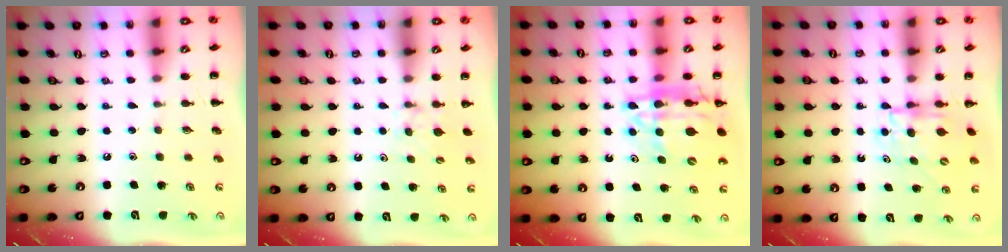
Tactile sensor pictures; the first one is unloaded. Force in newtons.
{"total": 4.1, "press": 3.8, "slide": 1.4}
{"total": 15.1, "press": 14.5, "slide": 4.1}
{"total": 5.0, "press": 5.0, "slide": 0.5}